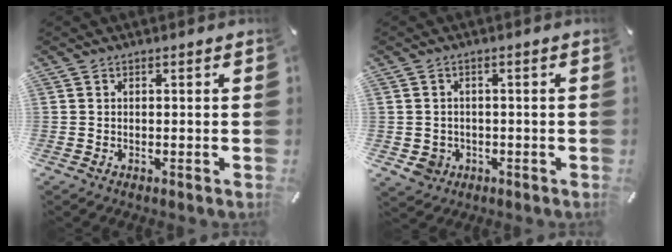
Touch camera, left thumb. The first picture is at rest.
{"total": 4.2, "force": [-1.2, 3.8, 1.1], "torque": [-0.025, 0.001, -0.023]}